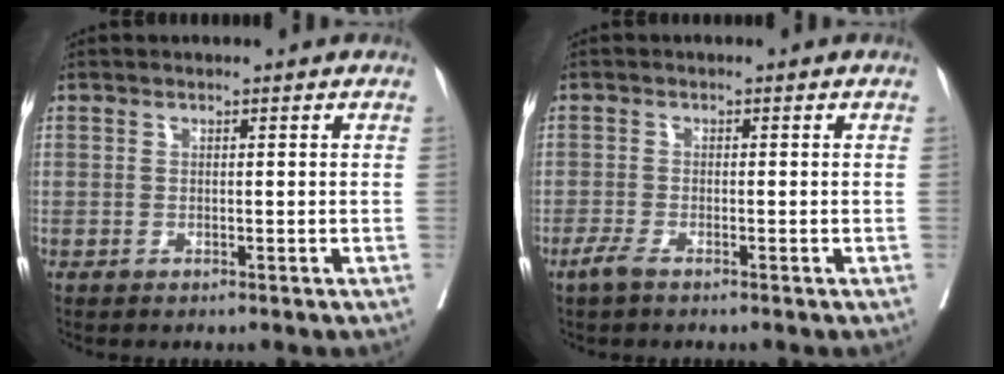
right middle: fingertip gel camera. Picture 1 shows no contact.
{"total": 1.8, "force": [-1.3, 0.3, 1.2], "torque": [-0.031, -0.004, -0.029]}